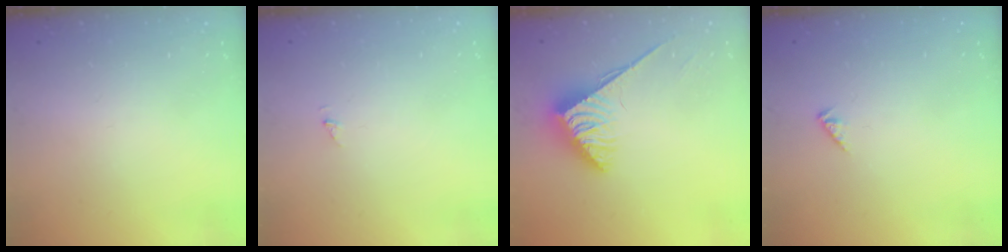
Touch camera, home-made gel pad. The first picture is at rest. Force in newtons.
{"total": 0.7, "press": 0.7, "slide": 0.0}
{"total": 3.9, "press": 3.9, "slide": 0.6}
{"total": 1.2, "press": 1.1, "slide": 0.3}